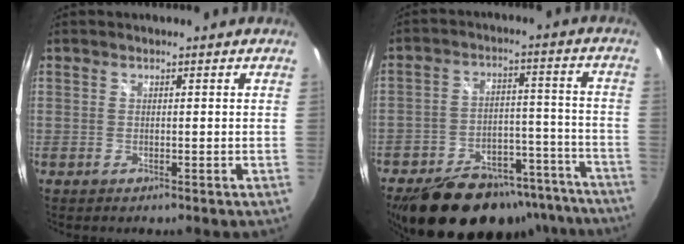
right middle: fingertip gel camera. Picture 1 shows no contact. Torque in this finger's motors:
{"motor_torque": [1.07, -1.07, 0.26, 0.11]}